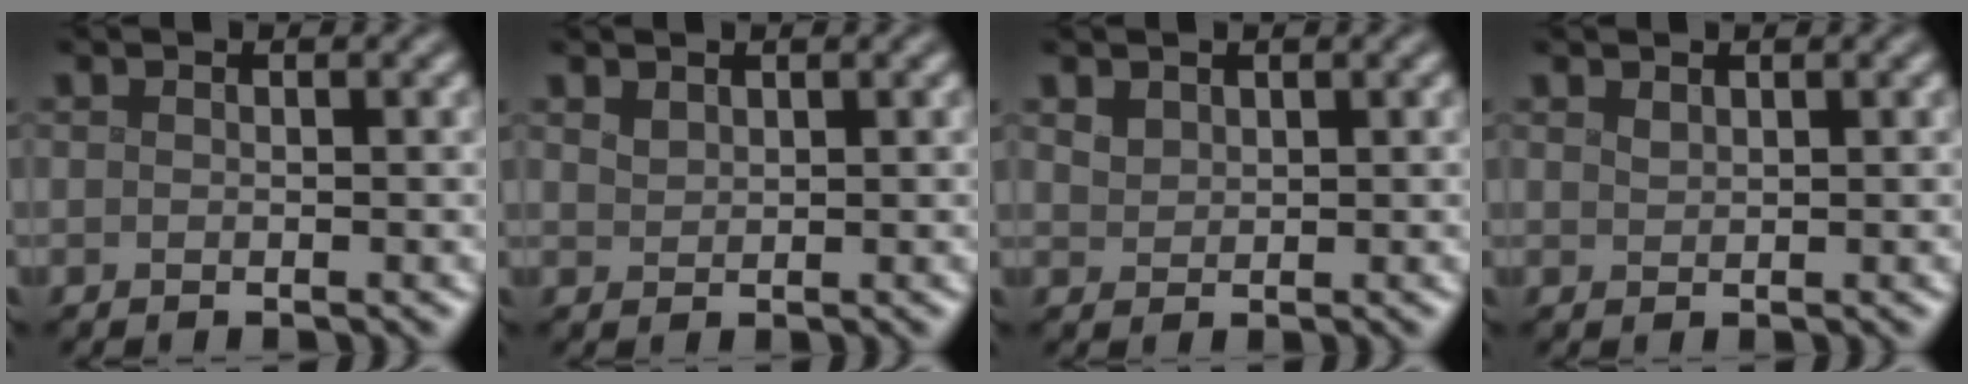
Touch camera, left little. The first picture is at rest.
{"total": 1.0, "force": [0.9, 0.4, 0.3], "torque": [-0.010, 0.000, 0.022]}
{"total": 1.4, "force": [1.0, 0.8, 0.4], "torque": [-0.010, 0.000, 0.024]}
{"total": 0.7, "force": [0.7, 0.2, 0.2], "torque": [-0.006, 0.000, 0.016]}